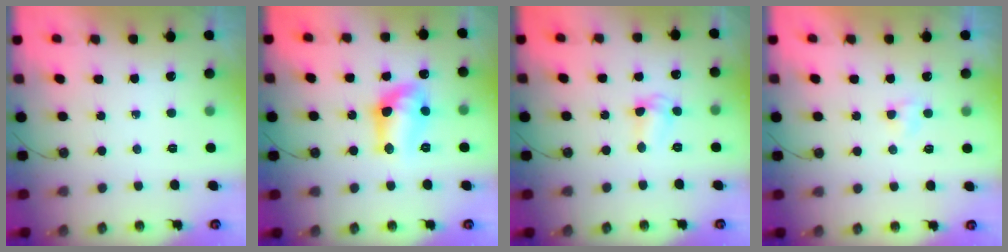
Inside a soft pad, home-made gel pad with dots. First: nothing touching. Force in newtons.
{"total": 12.9, "press": 12.7, "slide": 2.4}
{"total": 3.9, "press": 3.9, "slide": 0.3}
{"total": 2.7, "press": 2.7, "slide": 0.4}